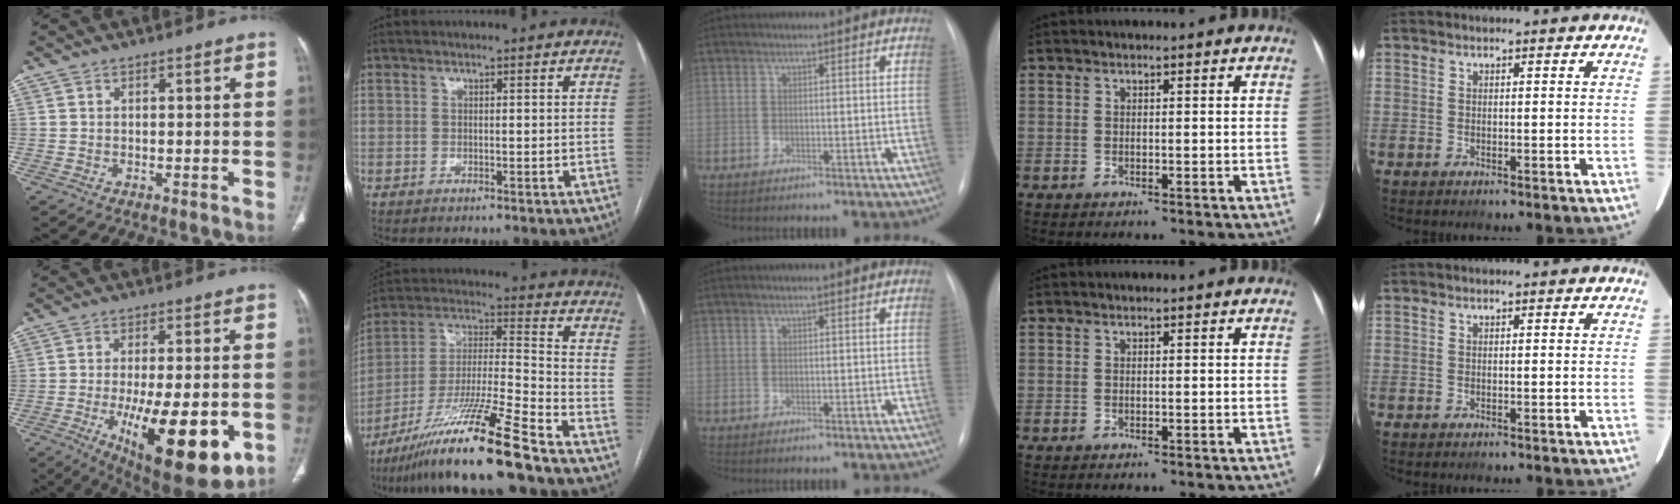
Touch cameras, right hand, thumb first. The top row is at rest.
{"thumb": {"total": 20.4, "force": [-5.7, 7.3, 18.2], "torque": [-0.253, -0.023, -0.065]}, "index": {"total": 18.7, "force": [-13.8, -0.9, 12.6], "torque": [-0.256, -0.027, -0.250]}}